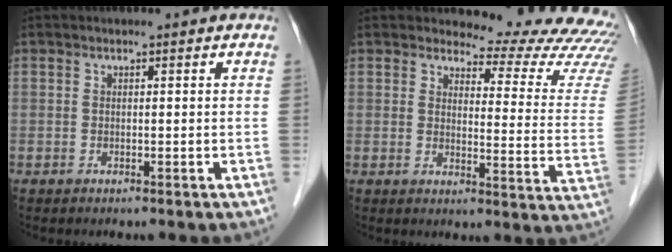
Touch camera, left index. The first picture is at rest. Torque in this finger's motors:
{"motor_torque": [0.85, -1.19, 0.25, 0.01]}